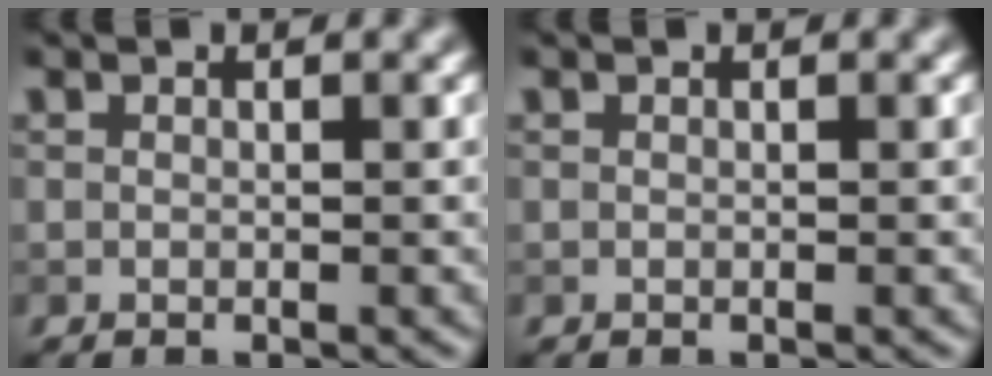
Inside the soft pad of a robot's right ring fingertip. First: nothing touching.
{"total": 0.0}